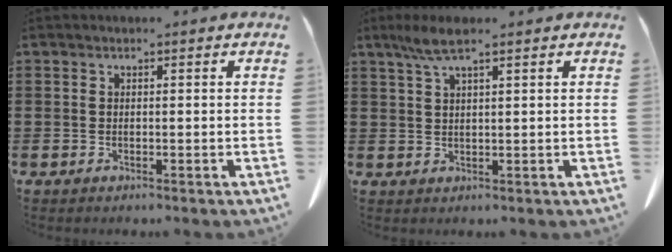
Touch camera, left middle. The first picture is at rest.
{"total": 4.2, "force": [2.5, 0.7, 3.2], "torque": [-0.069, 0.003, 0.045]}